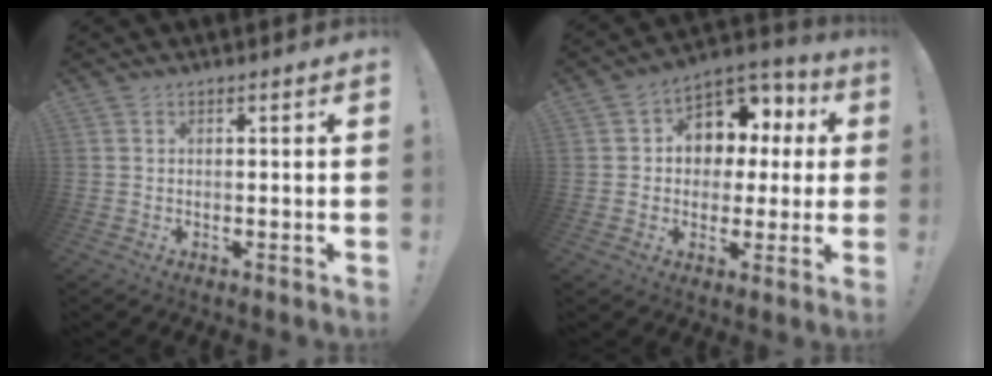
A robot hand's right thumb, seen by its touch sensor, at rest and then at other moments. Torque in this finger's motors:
{"motor_torque": [2.02, 2.66, 0.55, -0.40, 0.12]}